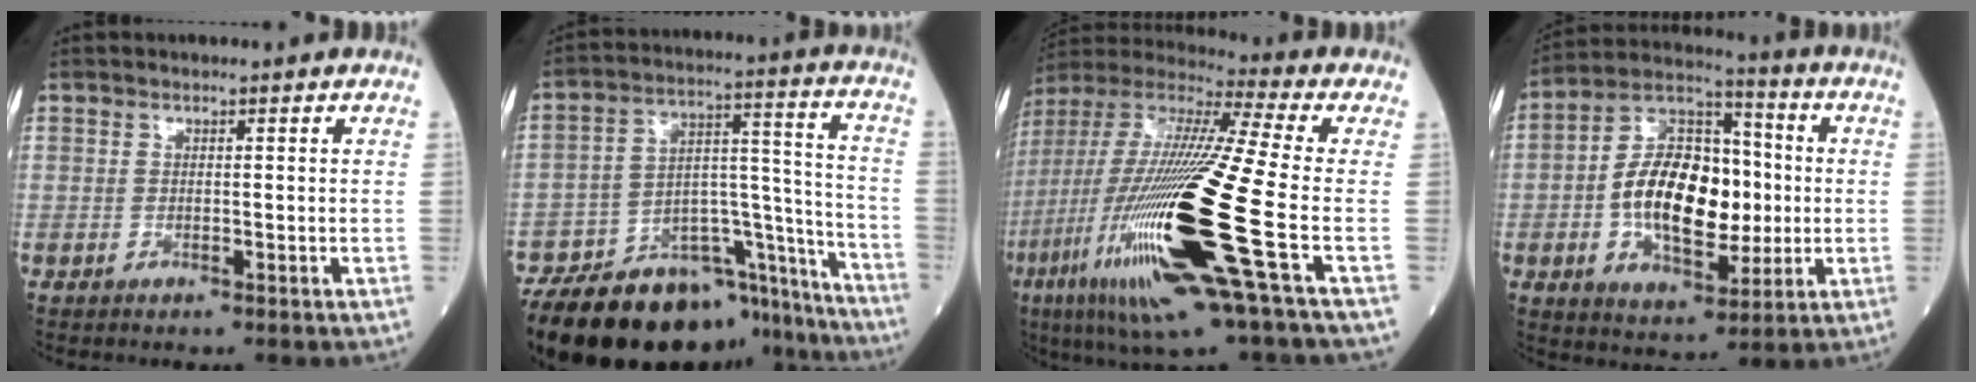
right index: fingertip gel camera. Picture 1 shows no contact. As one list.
[{"total": 28.7, "force": [-24.0, 8.7, 13.2], "torque": [-0.175, 0.016, -0.353]}, {"total": 30.1, "force": [-8.7, 2.6, 28.7], "torque": [-0.602, -0.064, -0.172]}, {"total": 17.7, "force": [-1.1, 9.2, 15.1], "torque": [-0.290, 0.029, -0.015]}]